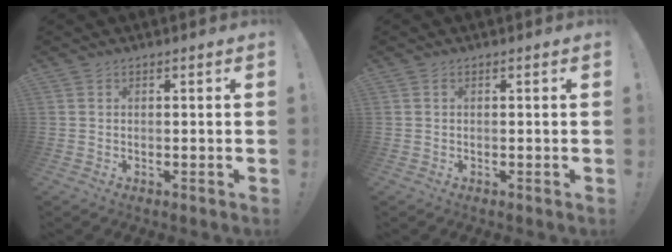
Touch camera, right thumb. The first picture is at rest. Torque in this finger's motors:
{"motor_torque": [-0.01, 0.14, 0.04, -0.12, 0.00]}